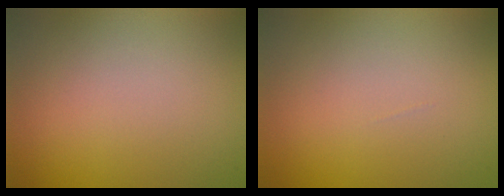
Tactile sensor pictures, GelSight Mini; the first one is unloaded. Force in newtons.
{"total": 0.0}